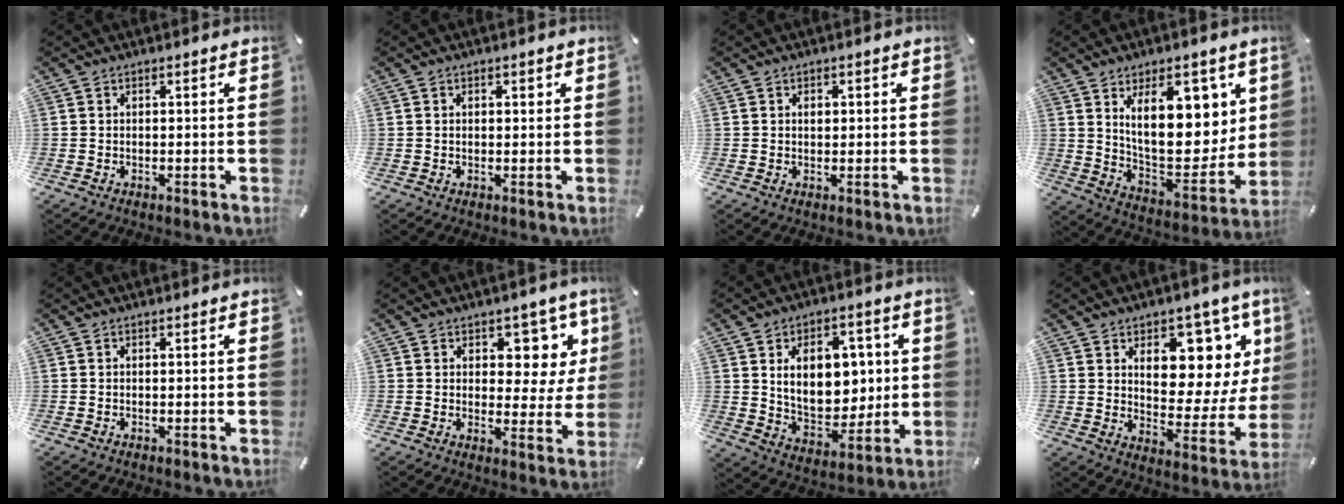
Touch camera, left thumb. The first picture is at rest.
{"total": 1.0, "force": [0.2, 0.7, 0.6], "torque": [-0.013, 0.005, 0.003]}
{"total": 1.4, "force": [0.3, 1.1, 0.9], "torque": [-0.004, -0.001, 0.001]}
{"total": 18.6, "force": [8.6, 9.4, 13.5], "torque": [-0.180, -0.053, 0.145]}
{"total": 0.0}
{"total": 9.3, "force": [5.3, 6.1, 4.6], "torque": [-0.044, -0.041, 0.092]}
{"total": 14.6, "force": [3.5, 10.5, 9.5], "torque": [-0.141, -0.007, 0.067]}
{"total": 12.9, "force": [7.8, 7.6, 7.0], "torque": [-0.083, -0.083, 0.135]}